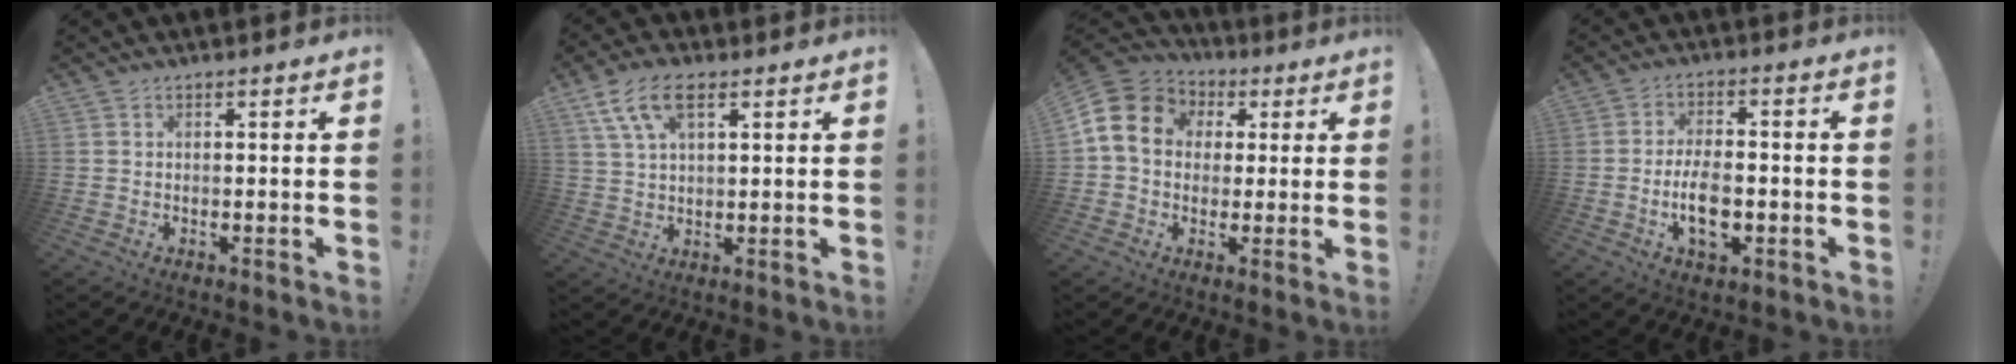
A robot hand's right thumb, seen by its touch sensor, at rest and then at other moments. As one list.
[{"total": 9.6, "force": [4.6, 4.5, 7.0], "torque": [-0.139, 0.000, 0.089]}, {"total": 13.7, "force": [3.0, 11.1, 7.4], "torque": [-0.122, 0.001, 0.059]}, {"total": 9.6, "force": [-2.7, 5.1, 7.7], "torque": [-0.129, 0.001, -0.045]}]